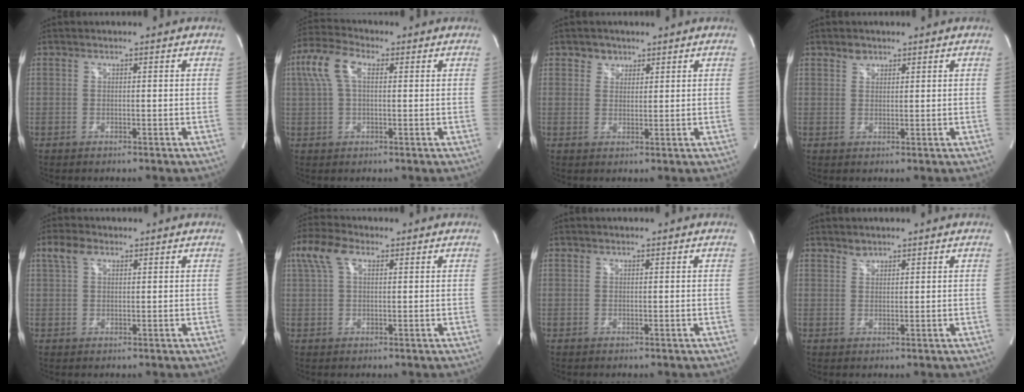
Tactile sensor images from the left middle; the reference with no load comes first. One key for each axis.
{"total": 6.9, "fx": 1.9, "fy": 3.2, "fz": 5.8, "tx": -0.145, "ty": 0.034, "tz": 0.036}
{"total": 2.3, "fx": 1.5, "fy": 1.7, "fz": 0.1, "tx": 0.004, "ty": 0.002, "tz": 0.021}
{"total": 1.6, "fx": 1.2, "fy": 1.0, "fz": 0.3, "tx": -0.003, "ty": 0.001, "tz": 0.020}
{"total": 3.1, "fx": 1.8, "fy": 1.6, "fz": 1.9, "tx": -0.048, "ty": 0.019, "tz": 0.039}
{"total": 5.6, "fx": 2.5, "fy": 2.7, "fz": 4.3, "tx": -0.106, "ty": 0.031, "tz": 0.052}
{"total": 0.0}
{"total": 1.1, "fx": 1.0, "fy": 0.5, "fz": 0.0, "tx": 0.004, "ty": -0.002, "tz": 0.017}